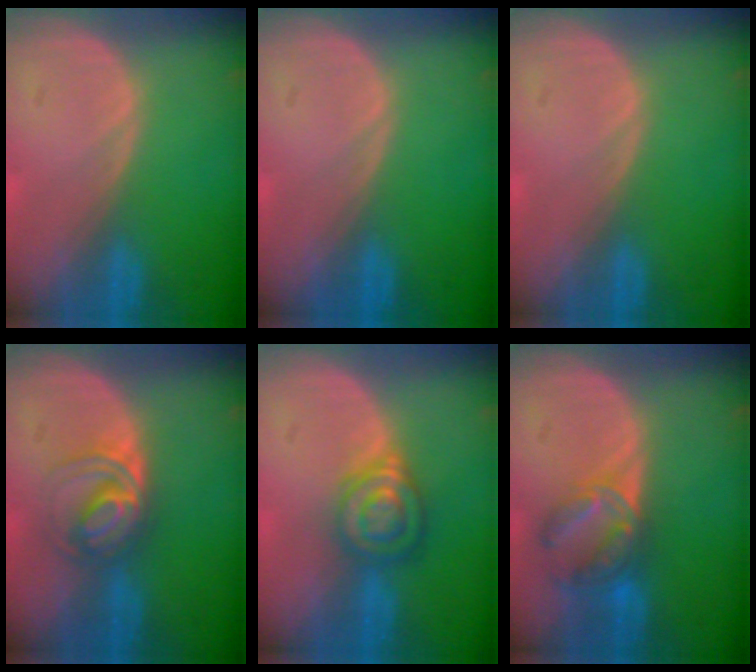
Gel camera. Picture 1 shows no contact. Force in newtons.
{"total": 0.0}
{"total": 0.0}
{"total": 5.8, "press": 5.4, "slide": 2.0}
{"total": 6.2, "press": 5.8, "slide": 2.2}
{"total": 7.3, "press": 6.0, "slide": 4.1}